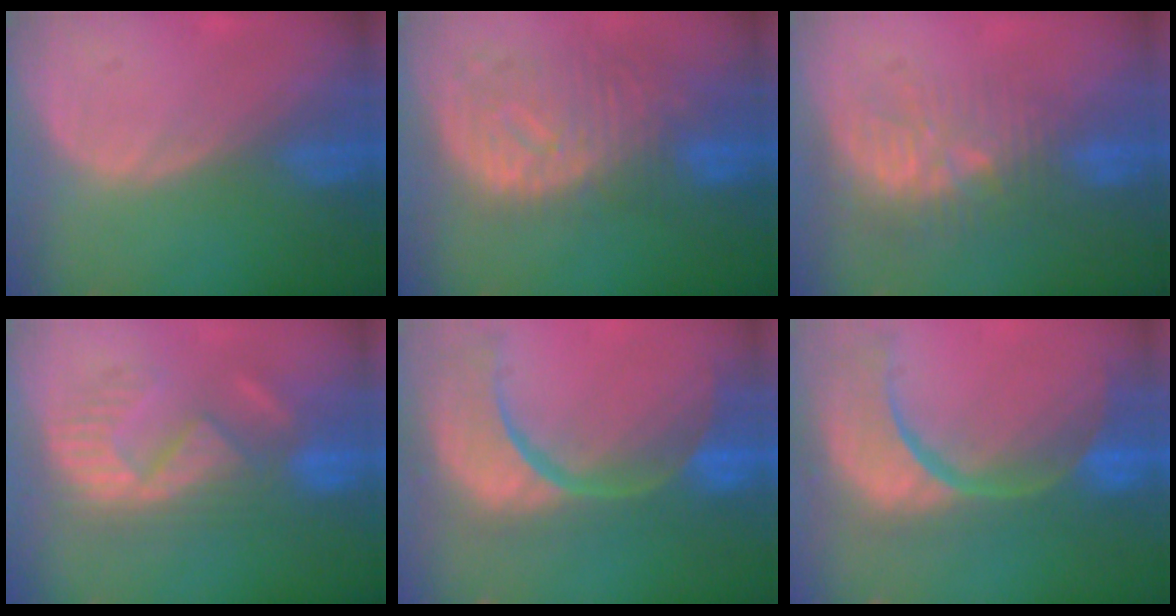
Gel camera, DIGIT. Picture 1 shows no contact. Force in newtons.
{"total": 10.9, "press": 9.7, "slide": 4.9}
{"total": 9.3, "press": 8.5, "slide": 3.6}
{"total": 9.4, "press": 9.4, "slide": 0.4}
{"total": 14.6, "press": 11.6, "slide": 8.9}
{"total": 14.6, "press": 11.6, "slide": 8.9}